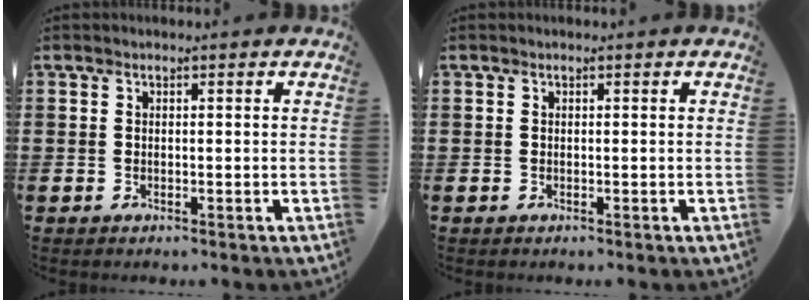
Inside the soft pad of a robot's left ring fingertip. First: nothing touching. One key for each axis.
{"total": 0.0}